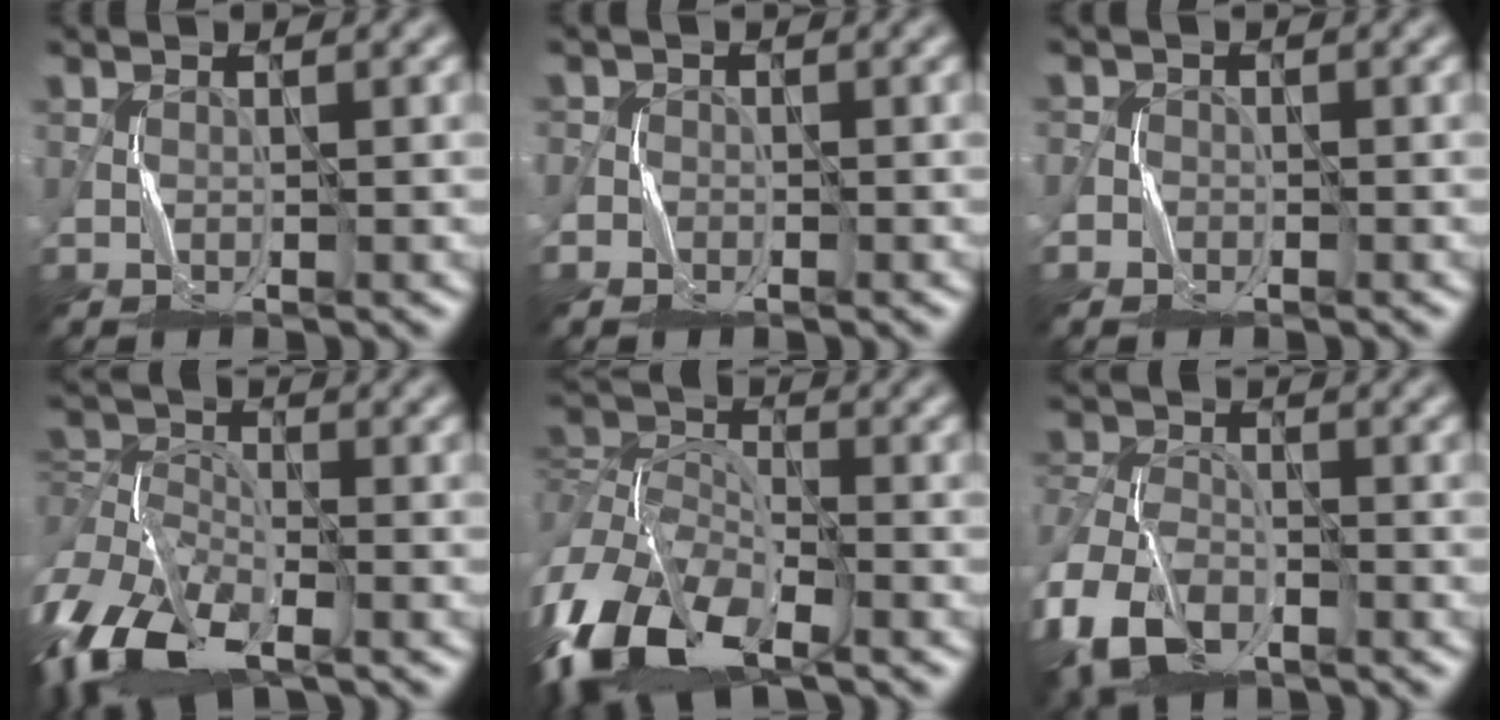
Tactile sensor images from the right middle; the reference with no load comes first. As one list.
[{"total": 1.0, "force": [-0.5, 0.8, -0.4], "torque": [0.020, 0.001, -0.010]}, {"total": 1.0, "force": [-0.5, 0.7, -0.4], "torque": [0.018, 0.001, -0.010]}, {"total": 9.9, "force": [-5.4, 5.2, 6.4], "torque": [-0.126, -0.005, -0.120]}, {"total": 11.4, "force": [-5.8, 6.4, 7.4], "torque": [-0.155, -0.009, -0.128]}, {"total": 8.8, "force": [-4.9, 5.3, 5.0], "torque": [-0.113, -0.016, -0.107]}]